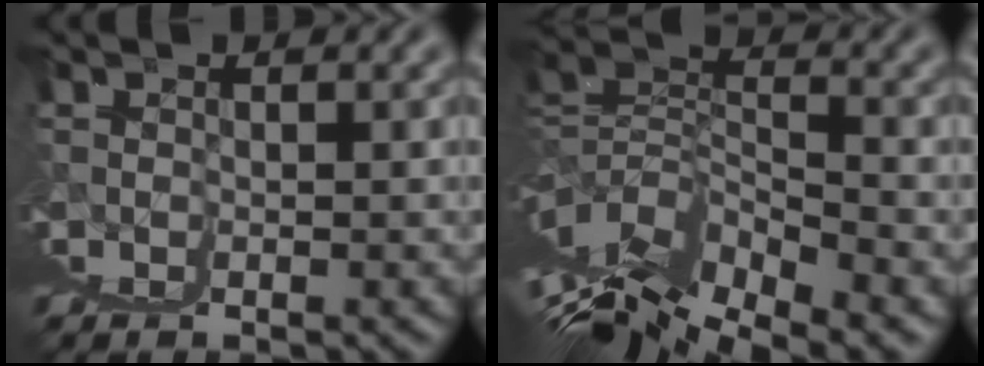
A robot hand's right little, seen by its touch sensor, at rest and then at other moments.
{"total": 7.3, "force": [1.4, 0.2, 7.2], "torque": [-0.086, 0.020, 0.027]}